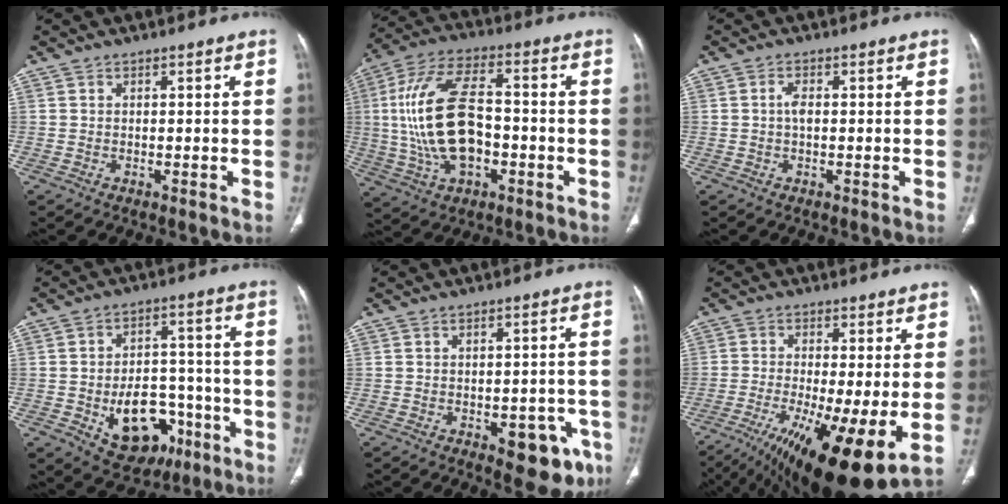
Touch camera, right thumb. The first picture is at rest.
{"total": 18.2, "force": [-1.5, 9.6, 15.4], "torque": [-0.311, 0.028, -0.021]}
{"total": 1.9, "force": [0.0, 0.8, 1.7], "torque": [-0.034, 0.002, -0.002]}
{"total": 14.9, "force": [-5.7, 10.1, 9.4], "torque": [-0.098, 0.040, -0.068]}
{"total": 9.4, "force": [-4.4, 4.7, 6.9], "torque": [-0.049, 0.013, -0.047]}
{"total": 17.7, "force": [-6.2, 4.1, 16.1], "torque": [-0.257, -0.029, -0.089]}